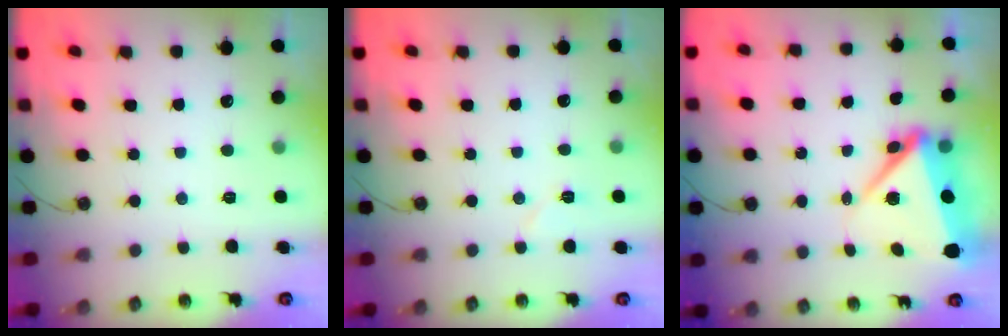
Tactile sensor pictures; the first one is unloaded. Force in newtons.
{"total": 5.4, "press": 4.7, "slide": 2.6}
{"total": 9.6, "press": 9.4, "slide": 1.7}